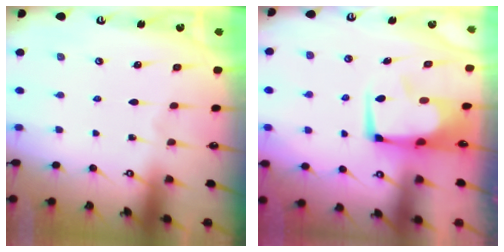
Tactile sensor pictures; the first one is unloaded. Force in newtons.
{"total": 3.4, "press": 3.2, "slide": 1.2}